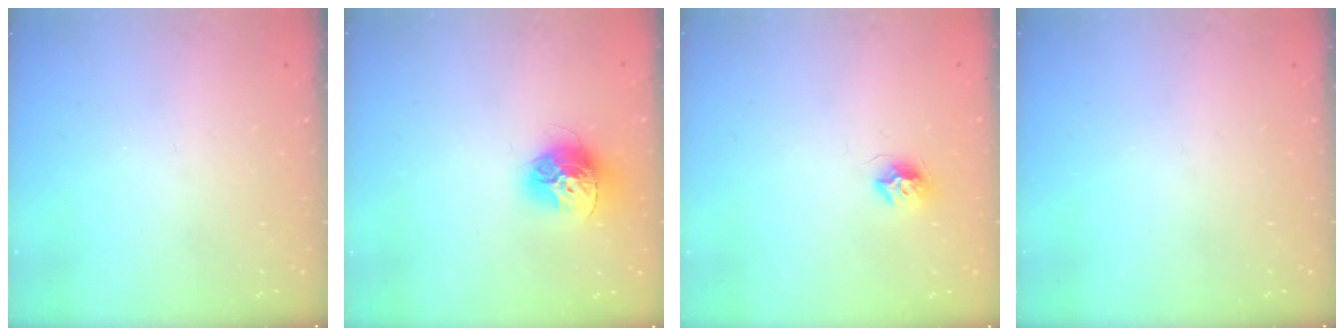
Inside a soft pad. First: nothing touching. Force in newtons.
{"total": 13.8, "press": 13.8, "slide": 1.3}
{"total": 7.4, "press": 7.4, "slide": 0.0}
{"total": 0.0}